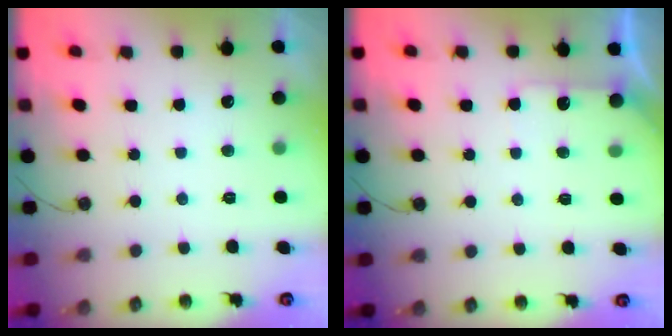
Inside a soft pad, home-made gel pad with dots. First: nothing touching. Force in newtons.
{"total": 4.9, "press": 4.9, "slide": 0.4}